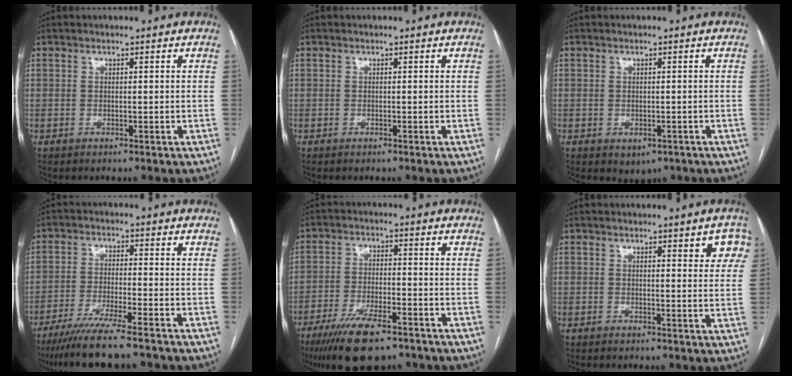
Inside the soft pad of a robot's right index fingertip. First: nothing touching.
{"total": 0.0}
{"total": 2.7, "force": [-1.3, 1.9, 1.3], "torque": [-0.009, 0.000, -0.004]}
{"total": 10.6, "force": [-8.6, -0.3, 6.1], "torque": [-0.095, -0.031, -0.142]}
{"total": 11.3, "force": [-8.0, 2.8, 7.5], "torque": [-0.133, -0.020, -0.135]}
{"total": 4.7, "force": [2.4, 1.5, 3.8], "torque": [-0.029, -0.001, 0.020]}